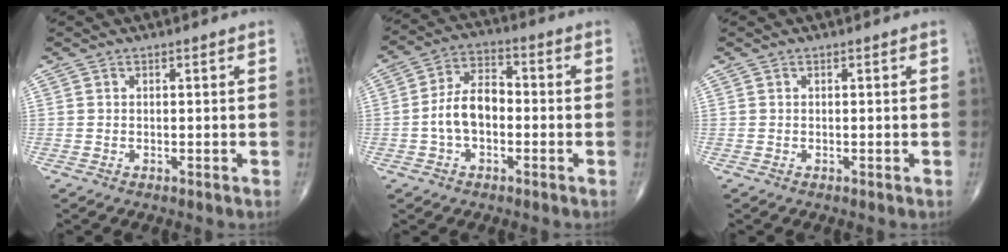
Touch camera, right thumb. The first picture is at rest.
{"total": 8.7, "force": [-1.4, 5.4, 6.7], "torque": [-0.117, 0.033, -0.037]}
{"total": 0.0}